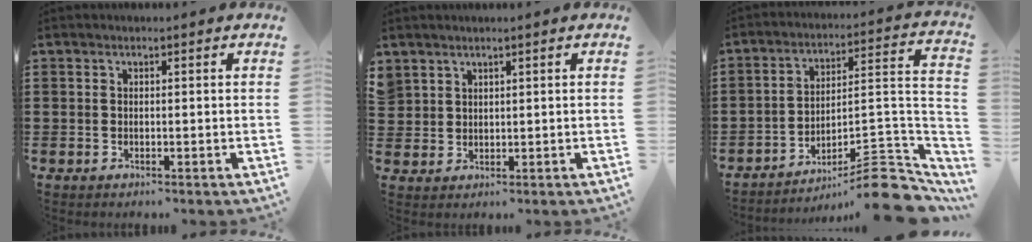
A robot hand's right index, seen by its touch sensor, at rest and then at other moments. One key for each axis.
{"total": 2.2, "fx": 1.7, "fy": 1.3, "fz": -0.1, "tx": -0.005, "ty": 0.006, "tz": 0.036}
{"total": 9.9, "fx": -7.7, "fy": 1.6, "fz": 6.0, "tx": -0.078, "ty": 0.013, "tz": -0.153}